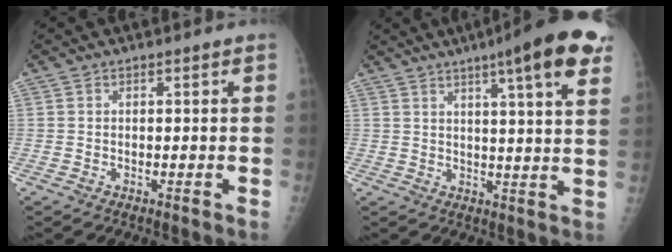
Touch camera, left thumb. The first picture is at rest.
{"total": 15.4, "force": [8.7, 1.7, 12.7], "torque": [-0.162, -0.022, 0.103]}